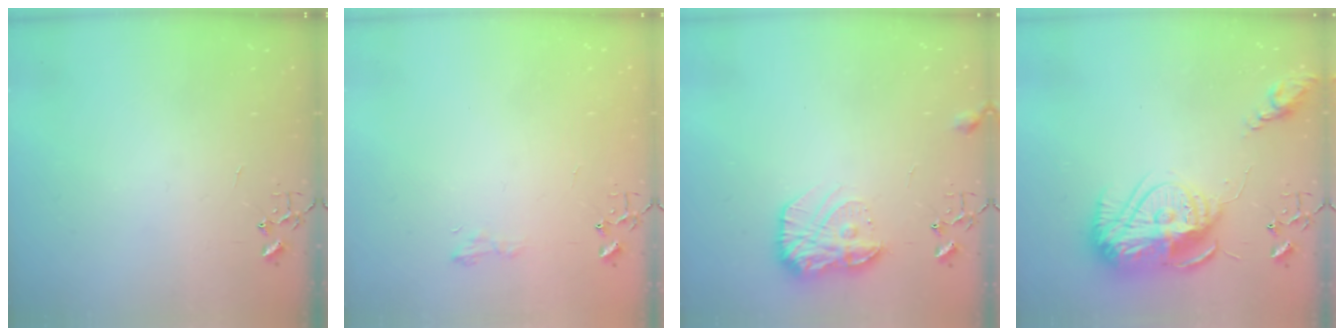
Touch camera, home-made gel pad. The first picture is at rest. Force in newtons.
{"total": 5.6, "press": 5.6, "slide": 0.6}
{"total": 14.1, "press": 14.1, "slide": 0.8}
{"total": 18.7, "press": 18.6, "slide": 1.7}